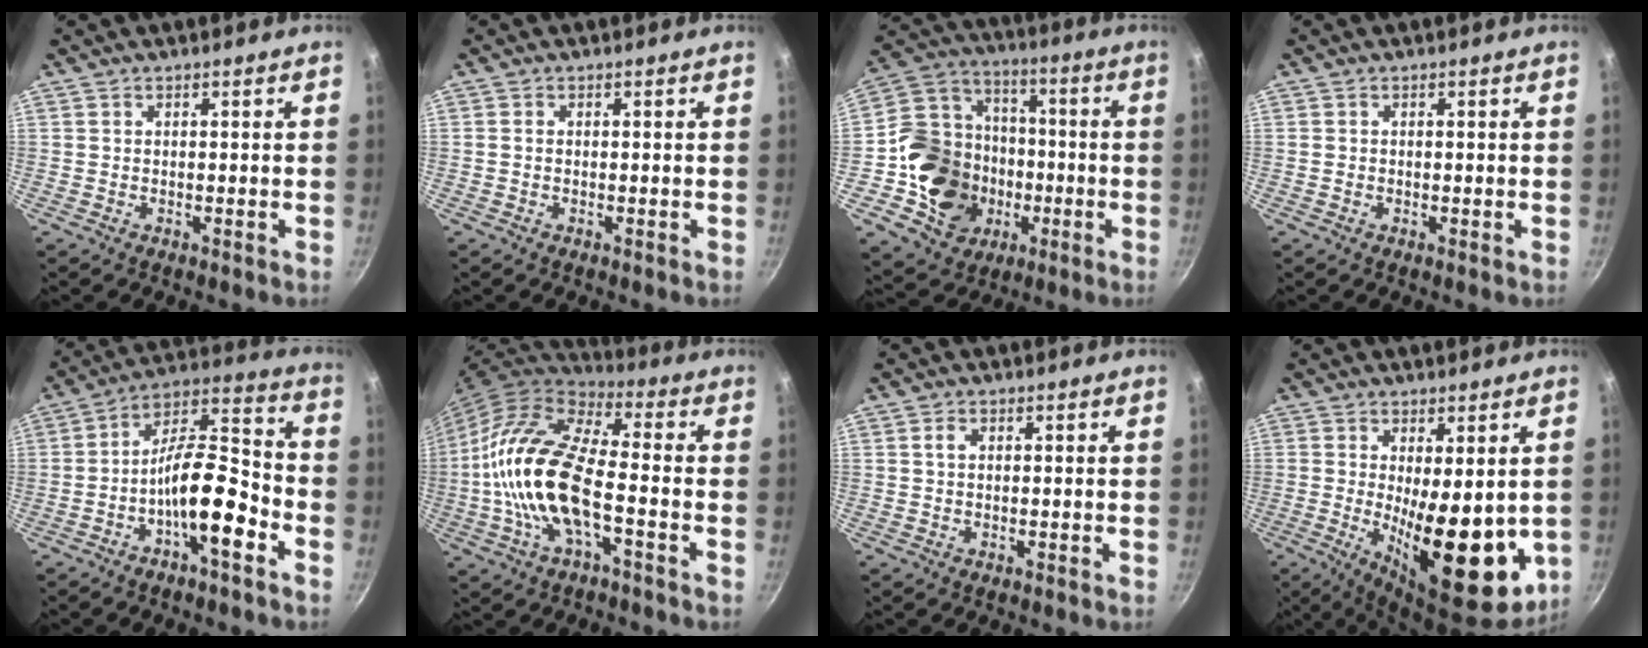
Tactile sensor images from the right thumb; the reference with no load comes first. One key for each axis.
{"total": 0.6, "fx": -0.1, "fy": 0.5, "fz": 0.4, "tx": -0.007, "ty": 0.004, "tz": -0.003}
{"total": 19.3, "fx": -4.5, "fy": 16.6, "fz": 8.9, "tx": -0.129, "ty": 0.045, "tz": -0.068}
{"total": 0.5, "fx": -0.1, "fy": 0.5, "fz": 0.2, "tx": -0.002, "ty": 0.001, "tz": -0.003}
{"total": 14.5, "fx": -5.7, "fy": 5.2, "fz": 12.3, "tx": -0.183, "ty": 0.060, "tz": -0.103}
{"total": 19.3, "fx": -3.5, "fy": 8.1, "fz": 17.2, "tx": -0.330, "ty": 0.033, "tz": -0.082}
{"total": 1.6, "fx": 0.4, "fy": 1.1, "fz": 1.1, "tx": -0.016, "ty": 0.005, "tz": 0.005}
{"total": 16.4, "fx": -1.3, "fy": 6.6, "fz": 15.0, "tx": -0.189, "ty": -0.025, "tz": -0.004}